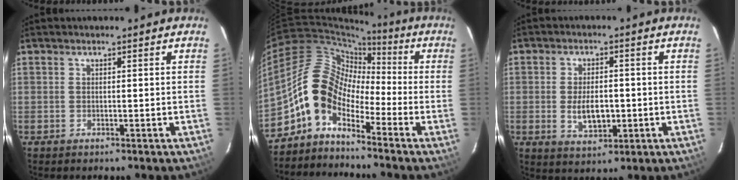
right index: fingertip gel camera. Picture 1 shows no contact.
{"total": 9.6, "force": [-4.7, 5.9, 5.9], "torque": [-0.094, 0.022, -0.109]}
{"total": 6.8, "force": [-1.1, 3.6, 5.7], "torque": [-0.108, -0.007, -0.011]}